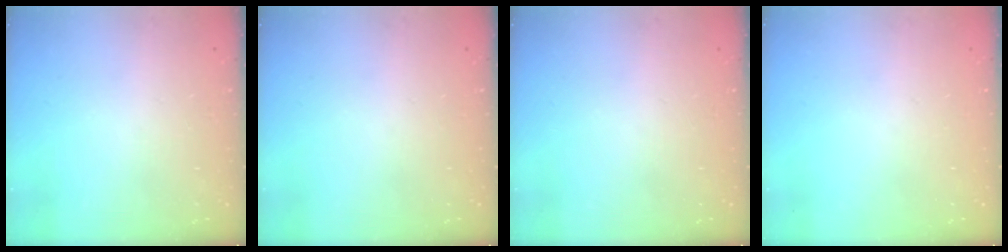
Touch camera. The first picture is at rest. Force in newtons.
{"total": 0.0}
{"total": 0.0}
{"total": 0.0}